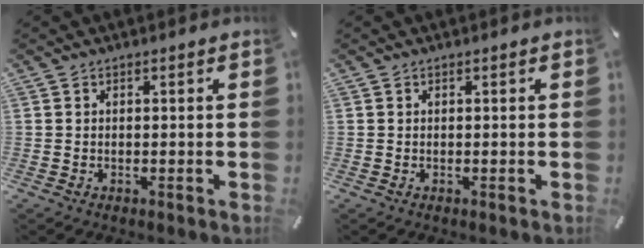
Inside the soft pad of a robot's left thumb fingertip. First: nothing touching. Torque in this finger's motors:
{"motor_torque": [0.00, 0.00, 0.00, 0.00, 0.00]}